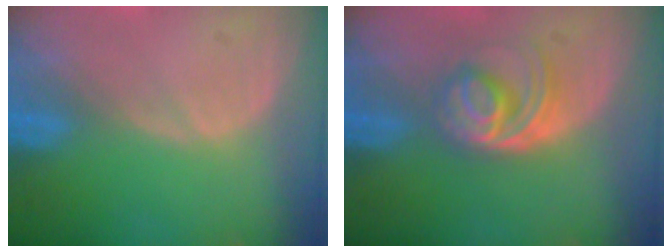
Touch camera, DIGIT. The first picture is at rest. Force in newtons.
{"total": 6.3, "press": 5.4, "slide": 3.2}